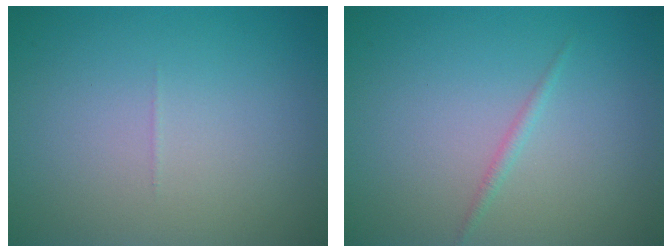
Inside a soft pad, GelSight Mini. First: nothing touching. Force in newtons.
{"total": 0.8, "press": 0.8, "slide": 0.1}